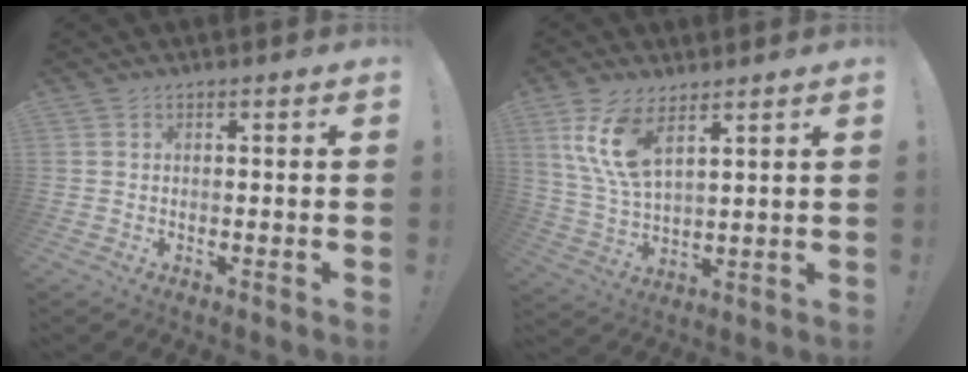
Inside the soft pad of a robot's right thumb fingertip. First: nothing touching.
{"total": 11.6, "force": [6.4, 5.0, 8.3], "torque": [-0.173, -0.023, 0.118]}